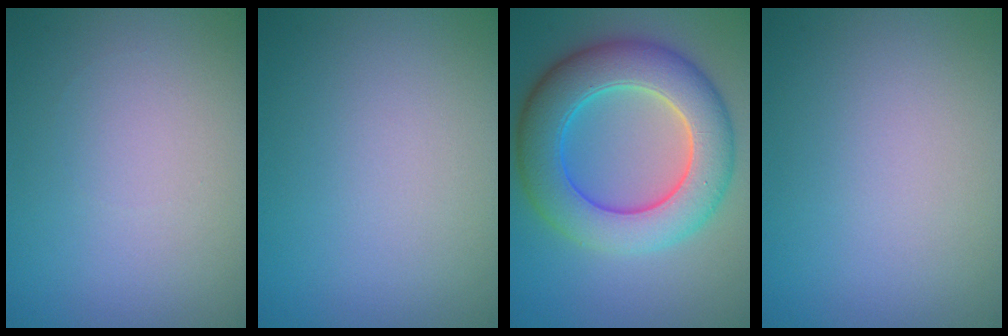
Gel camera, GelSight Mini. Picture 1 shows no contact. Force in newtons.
{"total": 0.0}
{"total": 9.2, "press": 9.2, "slide": 0.3}
{"total": 0.0}